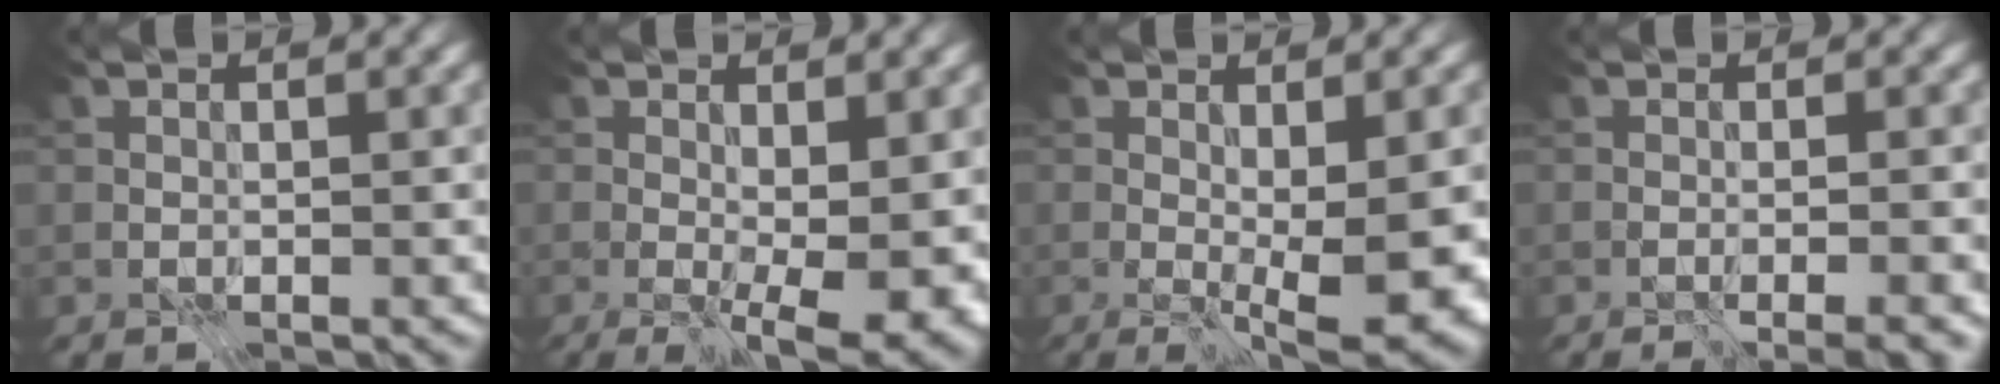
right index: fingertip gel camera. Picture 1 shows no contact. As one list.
[{"total": 6.7, "force": [-0.9, 2.1, 6.3], "torque": [-0.089, -0.010, -0.010]}, {"total": 6.5, "force": [-1.2, 1.3, 6.3], "torque": [-0.100, -0.014, -0.017]}, {"total": 2.4, "force": [-1.4, 0.0, 2.0], "torque": [-0.024, -0.009, -0.020]}]